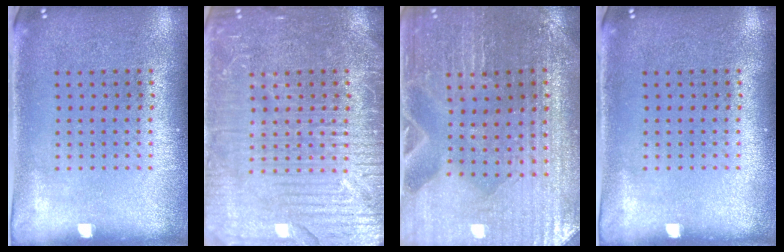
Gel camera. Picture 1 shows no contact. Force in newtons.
{"total": 4.5, "press": 4.5, "slide": 0.6}
{"total": 1.7, "press": 1.7, "slide": 0.2}
{"total": 0.0}